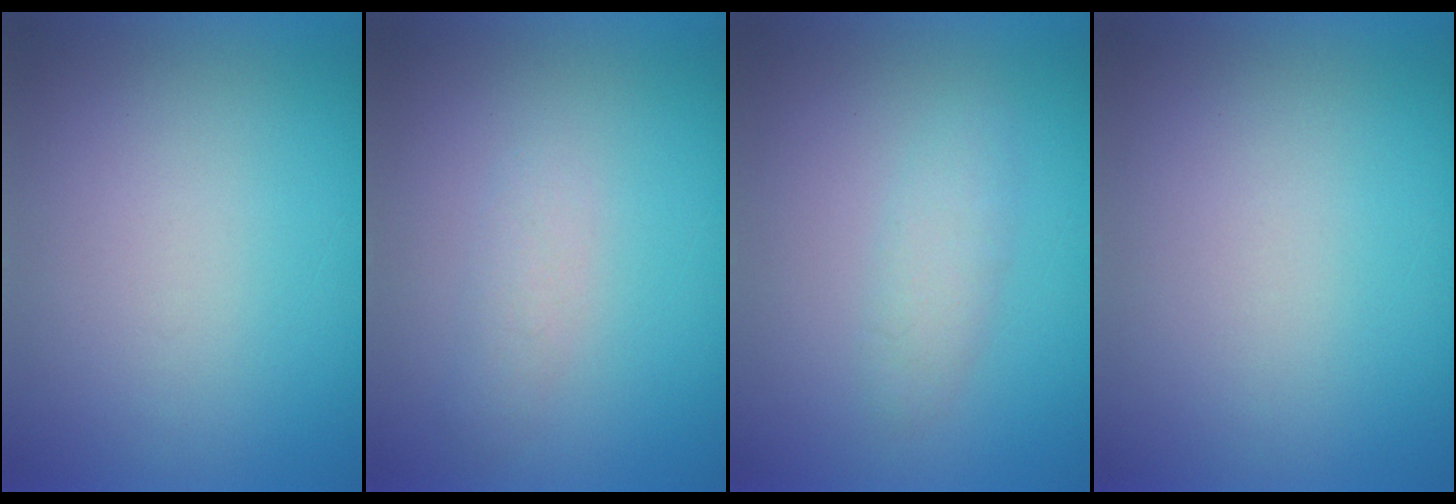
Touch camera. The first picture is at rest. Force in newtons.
{"total": 1.9}
{"total": 2.2}
{"total": 0.0}